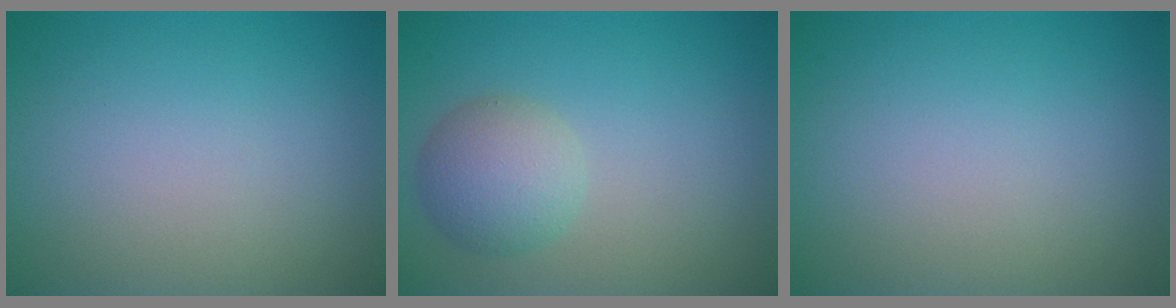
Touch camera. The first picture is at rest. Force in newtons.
{"total": 2.8, "press": 2.8, "slide": 0.3}
{"total": 0.0}